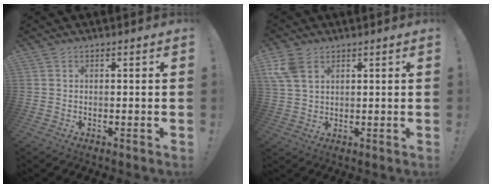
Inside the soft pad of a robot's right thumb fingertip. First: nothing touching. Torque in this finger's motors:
{"motor_torque": [0.05, 0.08, 0.35, 0.21, 0.15]}